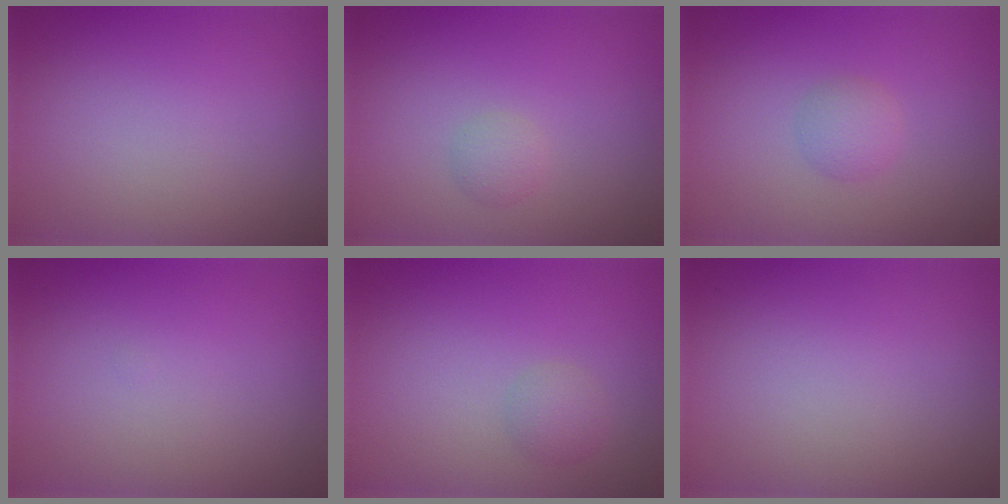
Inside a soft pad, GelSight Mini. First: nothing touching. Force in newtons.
{"total": 1.1, "press": 1.1, "slide": 0.1}
{"total": 1.6, "press": 1.6, "slide": 0.0}
{"total": 0.0}
{"total": 1.4, "press": 1.4, "slide": 0.1}
{"total": 0.0}